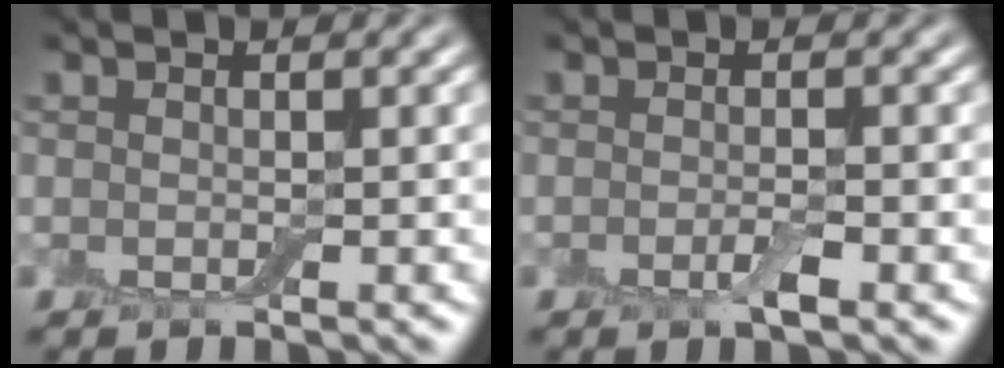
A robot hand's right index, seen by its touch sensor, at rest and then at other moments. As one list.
[{"total": 1.4, "force": [-0.6, 0.3, 1.2], "torque": [-0.023, -0.004, -0.014]}]